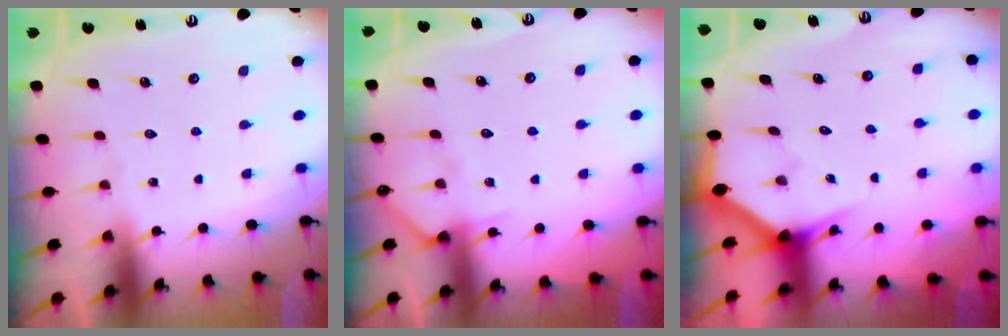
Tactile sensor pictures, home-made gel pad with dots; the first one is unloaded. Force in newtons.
{"total": 4.9, "press": 4.8, "slide": 0.7}
{"total": 2.9, "press": 2.9, "slide": 0.1}